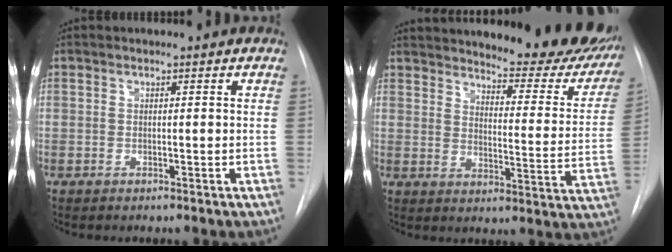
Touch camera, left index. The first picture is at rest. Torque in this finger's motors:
{"motor_torque": [0.61, -0.58, 0.38, 0.15]}